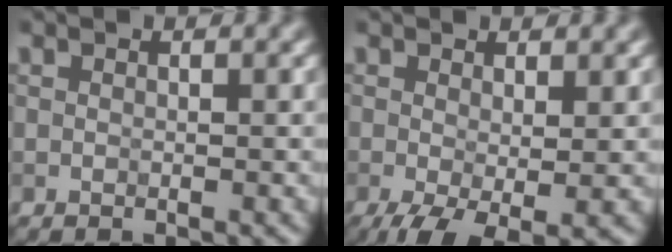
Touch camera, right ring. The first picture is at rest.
{"total": 4.4, "force": [-1.5, 1.5, 3.9], "torque": [-0.077, -0.015, -0.026]}